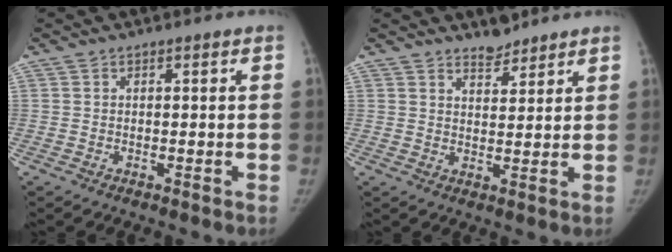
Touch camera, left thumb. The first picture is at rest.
{"total": 3.7, "force": [3.3, 1.3, 0.9], "torque": [0.003, -0.027, 0.054]}